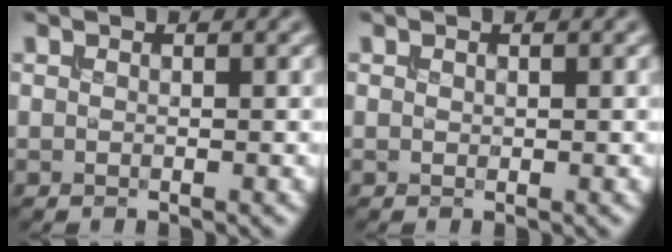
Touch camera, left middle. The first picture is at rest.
{"total": 0.0}